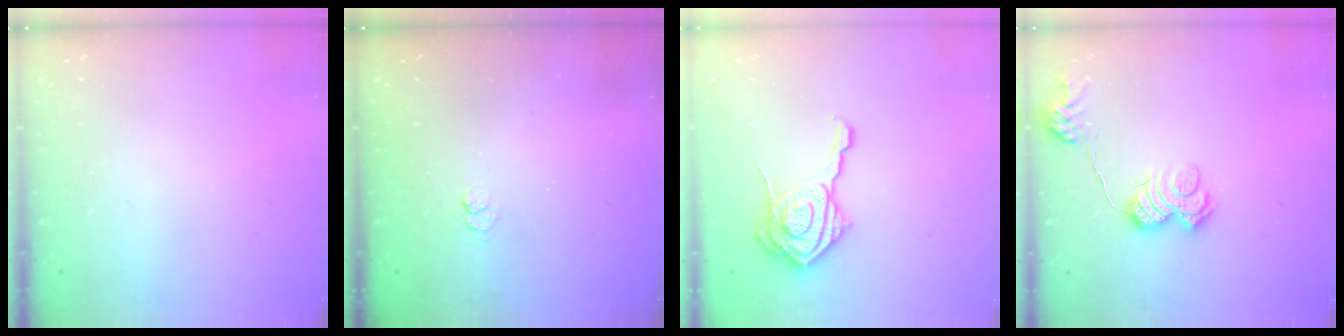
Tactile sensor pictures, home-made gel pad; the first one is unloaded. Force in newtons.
{"total": 2.7, "press": 2.2, "slide": 1.5}
{"total": 17.3, "press": 17.3, "slide": 0.6}
{"total": 13.0, "press": 13.0, "slide": 0.4}